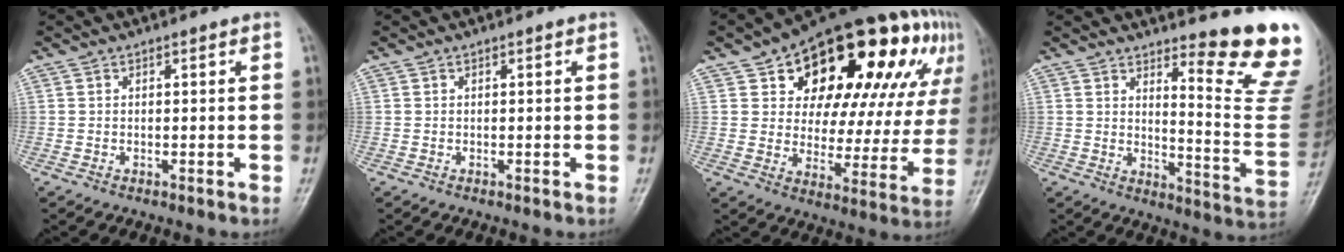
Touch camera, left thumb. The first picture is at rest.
{"total": 0.0}
{"total": 29.2, "force": [12.8, 14.9, 21.6], "torque": [-0.260, 0.023, 0.190]}
{"total": 15.6, "force": [12.1, 1.6, 9.8], "torque": [-0.104, -0.145, 0.153]}